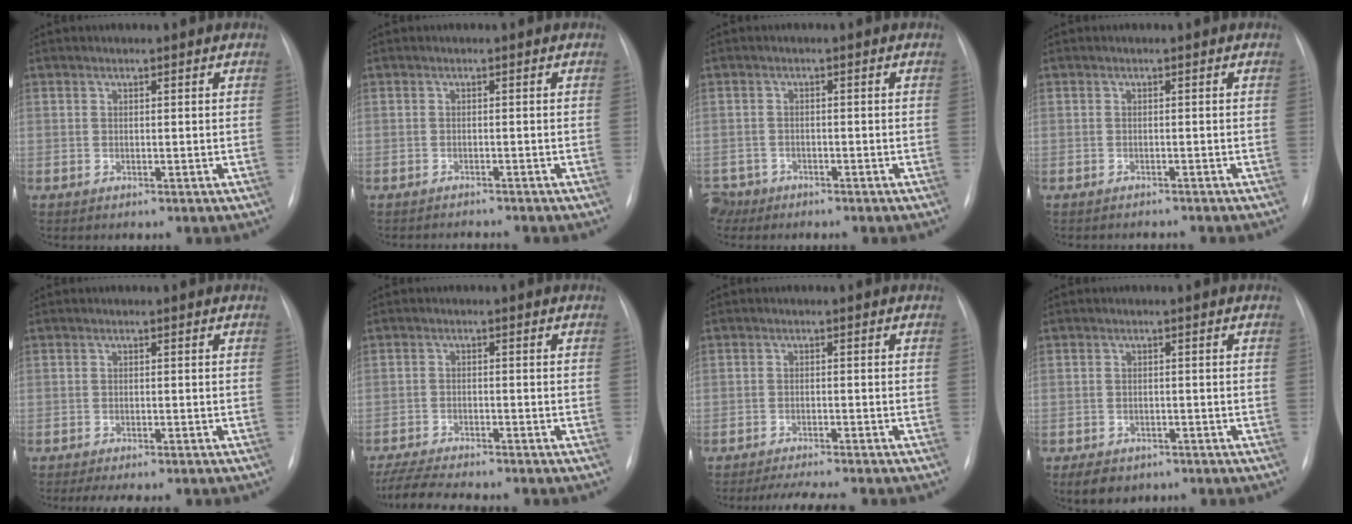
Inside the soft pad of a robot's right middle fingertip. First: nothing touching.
{"total": 3.1, "force": [-3.1, 0.3, 0.6], "torque": [-0.004, -0.005, -0.040]}
{"total": 3.6, "force": [-2.9, 2.1, -0.4], "torque": [0.009, 0.000, -0.053]}
{"total": 2.7, "force": [-2.6, 0.6, 0.4], "torque": [-0.002, -0.003, -0.030]}
{"total": 6.7, "force": [-5.7, 1.6, 3.3], "torque": [-0.041, 0.000, -0.075]}
{"total": 10.0, "force": [-8.9, 1.1, 4.4], "torque": [-0.073, -0.016, -0.140]}
{"total": 6.4, "force": [-5.6, 0.9, 2.8], "torque": [-0.039, -0.010, -0.085]}
{"total": 5.5, "force": [-3.9, 3.2, 2.1], "torque": [-0.029, -0.002, -0.049]}